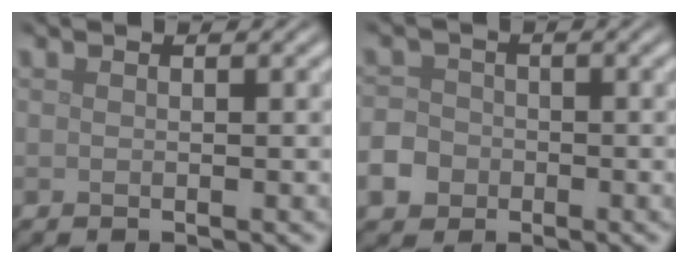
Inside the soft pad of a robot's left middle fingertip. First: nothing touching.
{"total": 3.5, "force": [-1.6, 3.0, 1.1], "torque": [-0.012, -0.007, -0.035]}